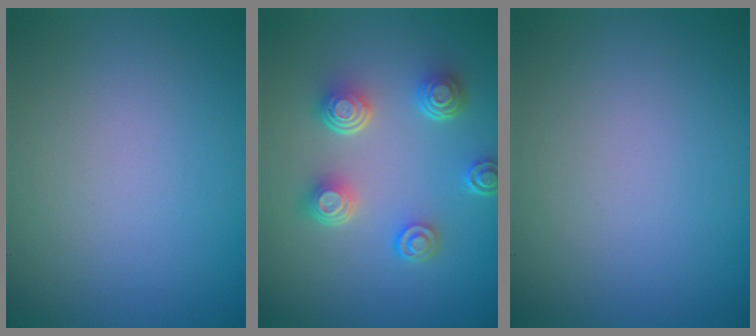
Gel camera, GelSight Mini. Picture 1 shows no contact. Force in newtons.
{"total": 4.9, "press": 3.5, "slide": 3.4}
{"total": 0.0}